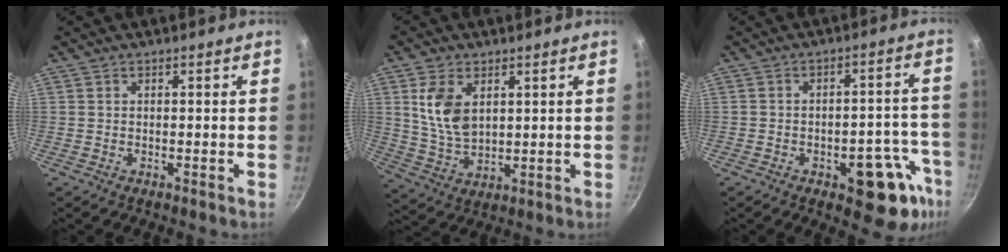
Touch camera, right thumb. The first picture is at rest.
{"total": 9.5, "force": [2.9, 5.7, 7.0], "torque": [-0.129, -0.022, 0.065]}
{"total": 14.0, "force": [-6.5, 6.7, 10.5], "torque": [-0.058, 0.040, -0.080]}